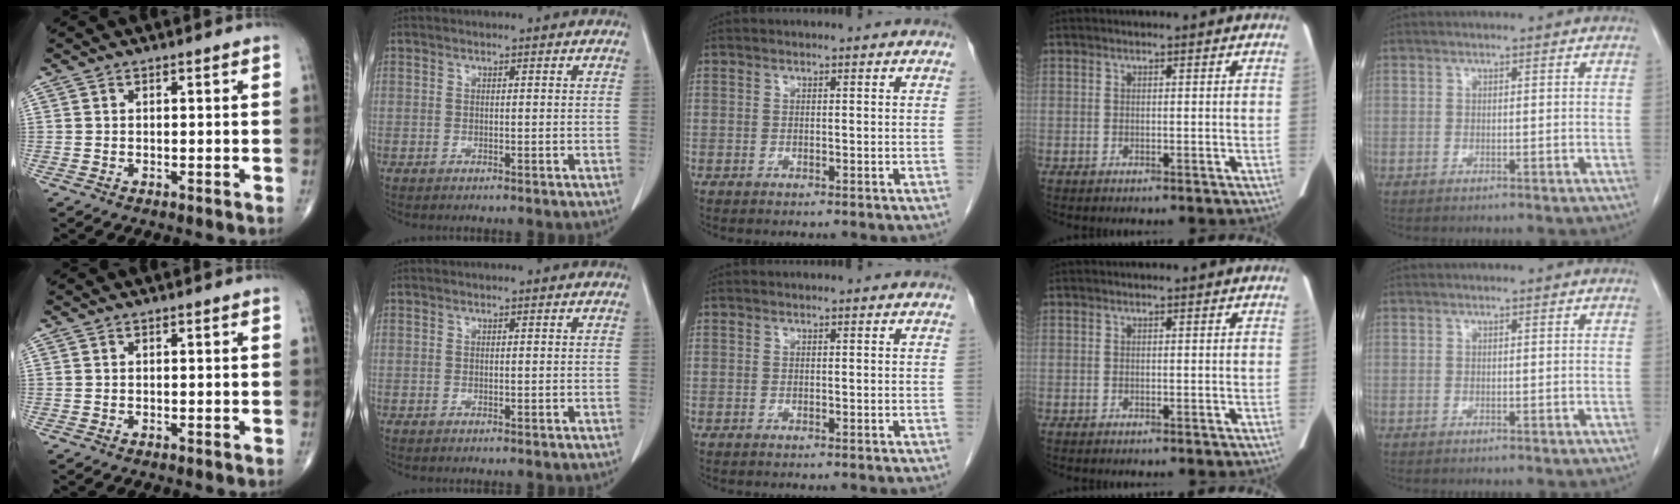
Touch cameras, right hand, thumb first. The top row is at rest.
{}